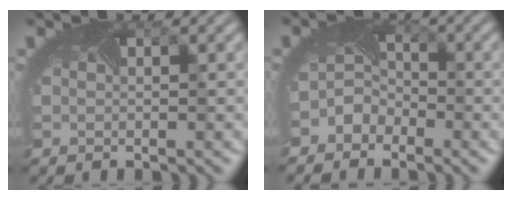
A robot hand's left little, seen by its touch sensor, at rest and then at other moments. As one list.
[{"total": 2.7, "force": [-2.0, 1.7, 0.3], "torque": [-0.005, -0.001, -0.045]}]